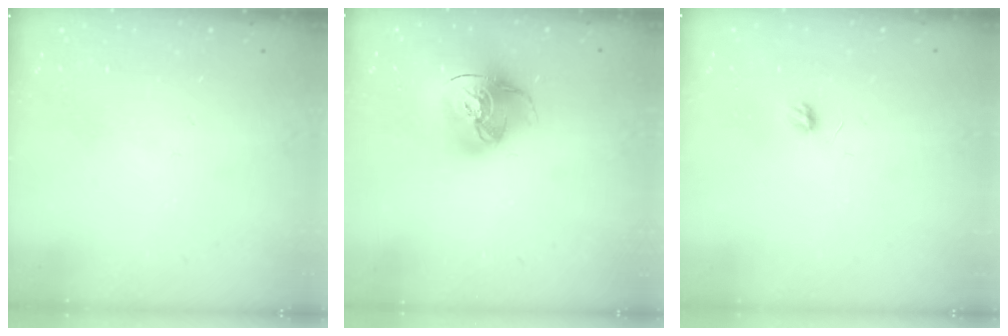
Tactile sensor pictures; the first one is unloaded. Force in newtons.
{"total": 16.2, "press": 16.1, "slide": 1.7}
{"total": 3.7, "press": 3.7, "slide": 0.3}